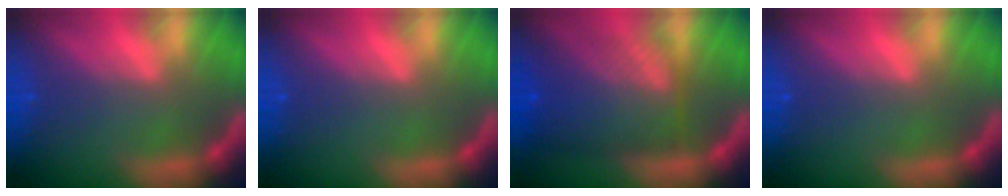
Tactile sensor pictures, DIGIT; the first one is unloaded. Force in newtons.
{"total": 0.0}
{"total": 9.1}
{"total": 0.0}